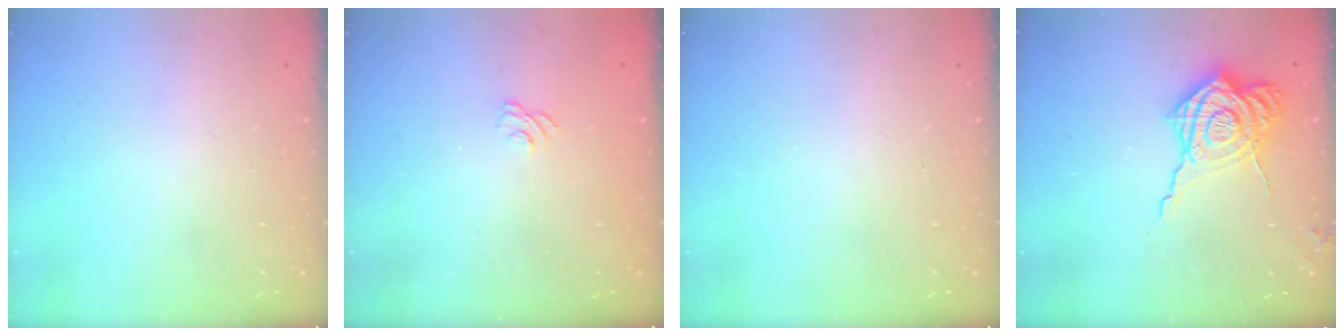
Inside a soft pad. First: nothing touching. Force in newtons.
{"total": 1.5, "press": 0.9, "slide": 1.2}
{"total": 0.0}
{"total": 13.8, "press": 13.8, "slide": 1.0}